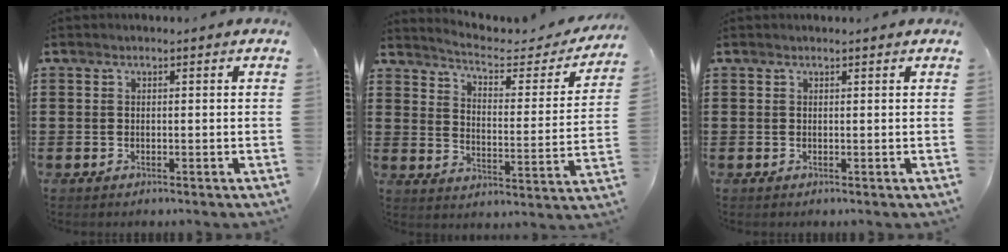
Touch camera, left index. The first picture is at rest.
{"total": 4.3, "force": [3.8, 0.6, 1.9], "torque": [-0.059, -0.025, 0.055]}
{"total": 0.0}